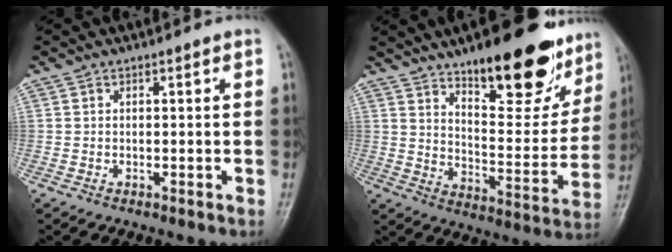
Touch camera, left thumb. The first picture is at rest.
{"total": 22.2, "force": [14.6, 8.1, 14.7], "torque": [-0.153, -0.077, 0.217]}